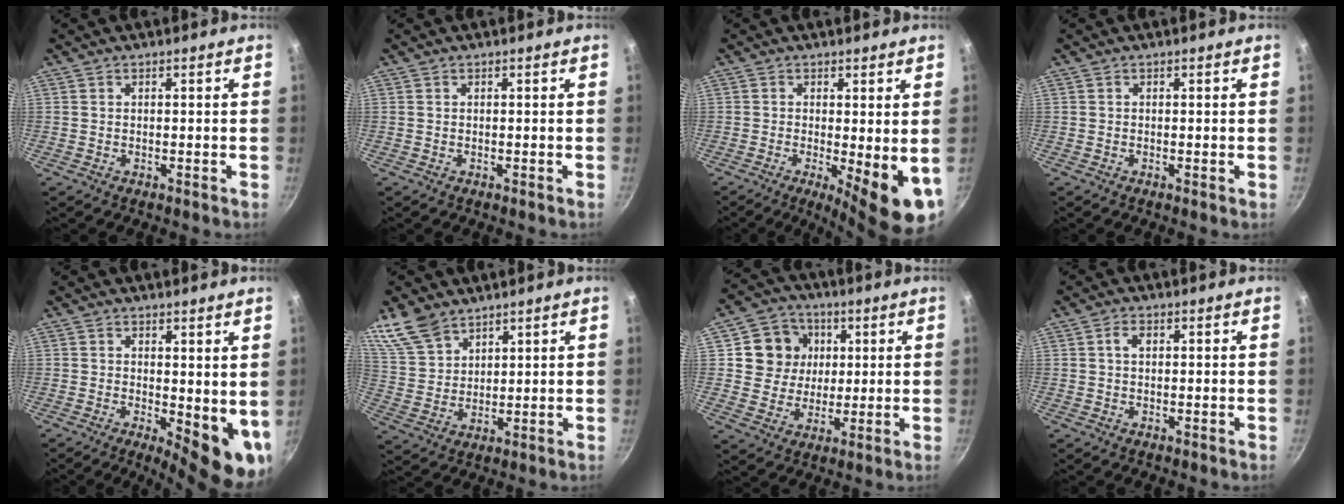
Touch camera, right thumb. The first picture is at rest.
{"total": 0.0}
{"total": 10.0, "force": [-1.6, 2.7, 9.5], "torque": [-0.112, -0.013, -0.014]}
{"total": 0.0}
{"total": 9.6, "force": [0.2, 4.1, 8.7], "torque": [-0.089, -0.013, 0.010]}
{"total": 9.3, "force": [7.1, 5.1, 3.3], "torque": [-0.047, -0.022, 0.153]}
{"total": 10.7, "force": [2.7, 9.7, 3.4], "torque": [-0.027, 0.002, 0.042]}
{"total": 1.9, "force": [0.4, 1.2, 1.4], "torque": [-0.022, 0.003, 0.006]}